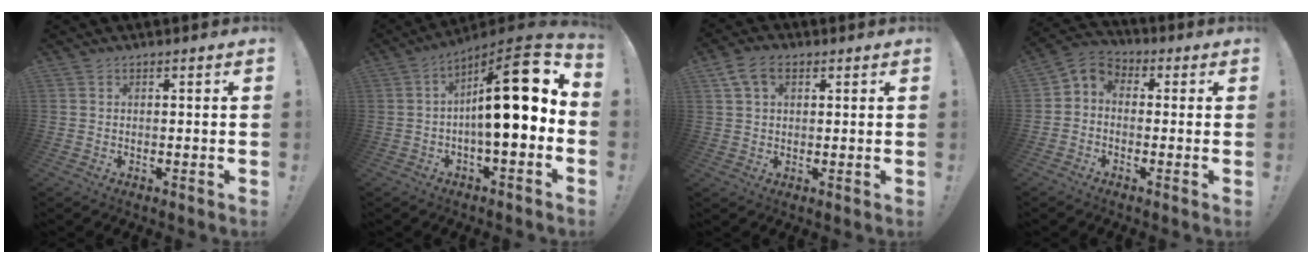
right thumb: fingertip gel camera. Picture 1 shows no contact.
{"total": 19.6, "force": [2.2, 5.2, 18.7], "torque": [-0.275, -0.007, 0.031]}
{"total": 6.7, "force": [2.7, 4.4, 4.3], "torque": [-0.071, 0.003, 0.054]}
{"total": 4.9, "force": [-1.6, 3.8, 2.6], "torque": [-0.047, 0.014, -0.027]}